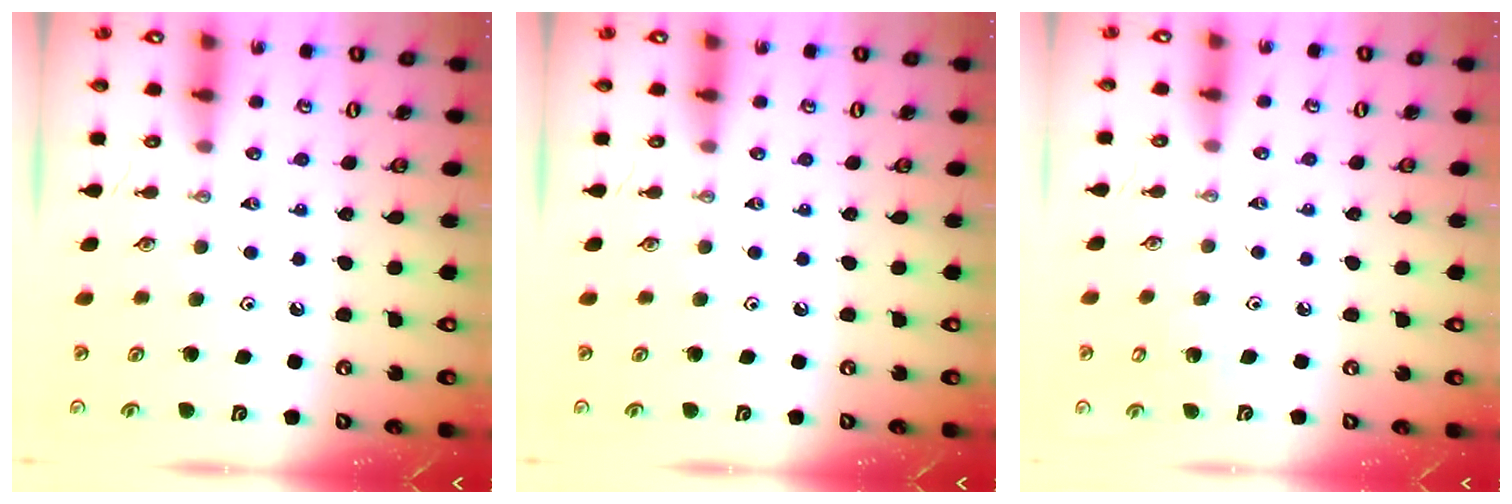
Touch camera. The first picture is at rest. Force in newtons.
{"total": 0.0}
{"total": 5.6, "press": 5.6, "slide": 0.4}